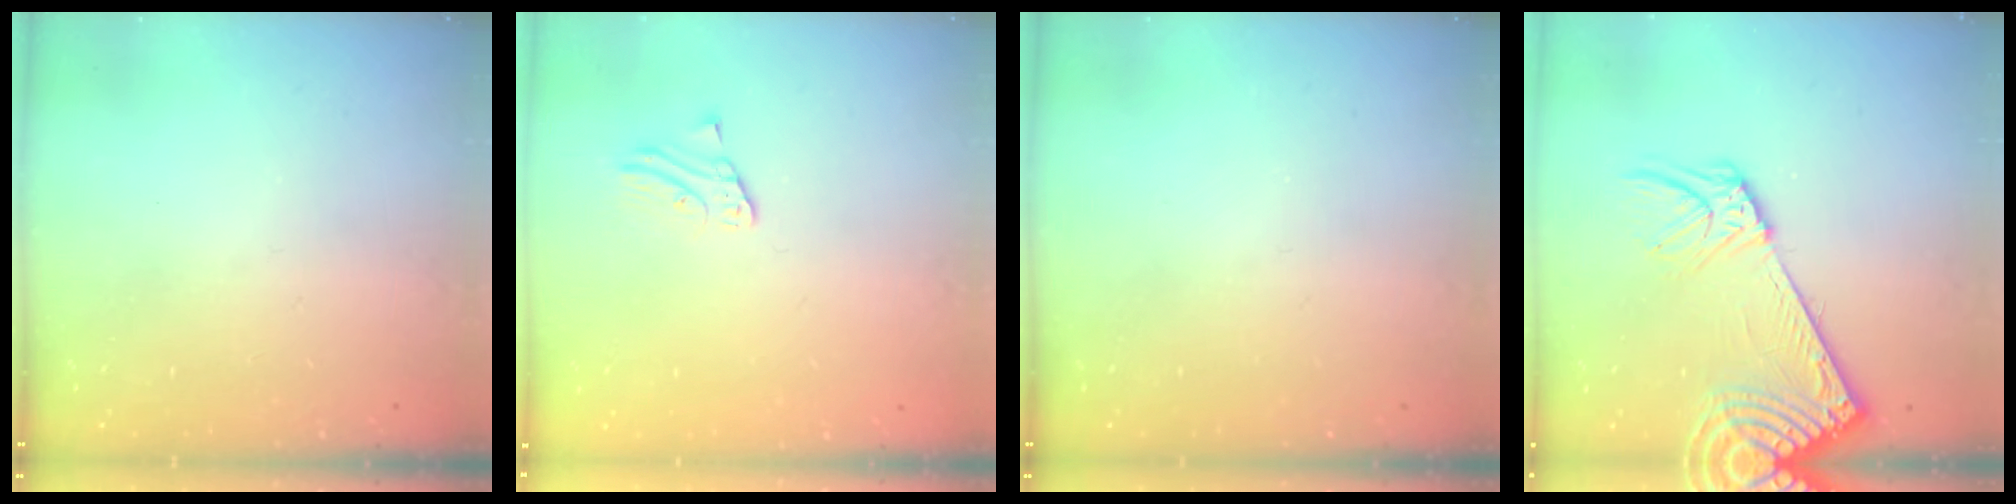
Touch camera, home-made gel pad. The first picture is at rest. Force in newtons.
{"total": 1.4, "press": 1.4, "slide": 0.1}
{"total": 0.0}
{"total": 13.0, "press": 12.6, "slide": 3.1}